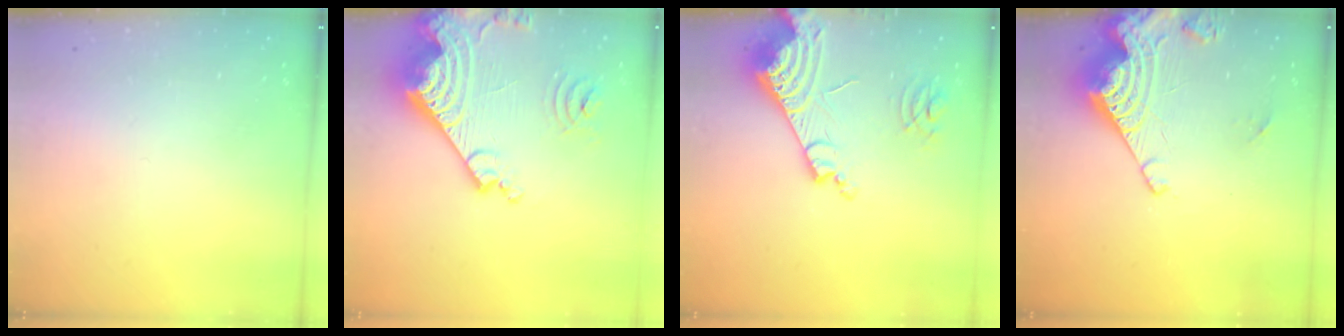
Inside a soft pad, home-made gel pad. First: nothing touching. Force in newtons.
{"total": 23.6, "press": 23.4, "slide": 2.8}
{"total": 17.4, "press": 17.3, "slide": 2.4}
{"total": 15.0, "press": 14.9, "slide": 1.2}